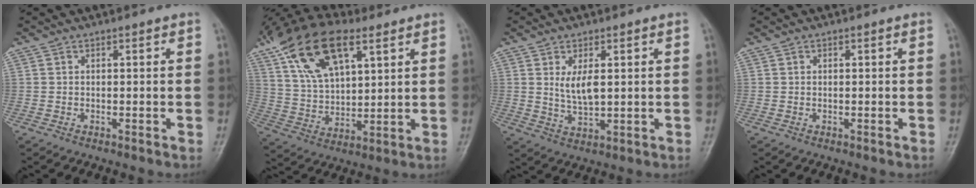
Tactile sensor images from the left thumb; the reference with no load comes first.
{"total": 18.5, "force": [9.1, 9.0, 13.3], "torque": [-0.231, -0.006, 0.167]}
{"total": 5.5, "force": [1.2, 2.5, 4.8], "torque": [-0.081, -0.011, 0.031]}
{"total": 0.0}